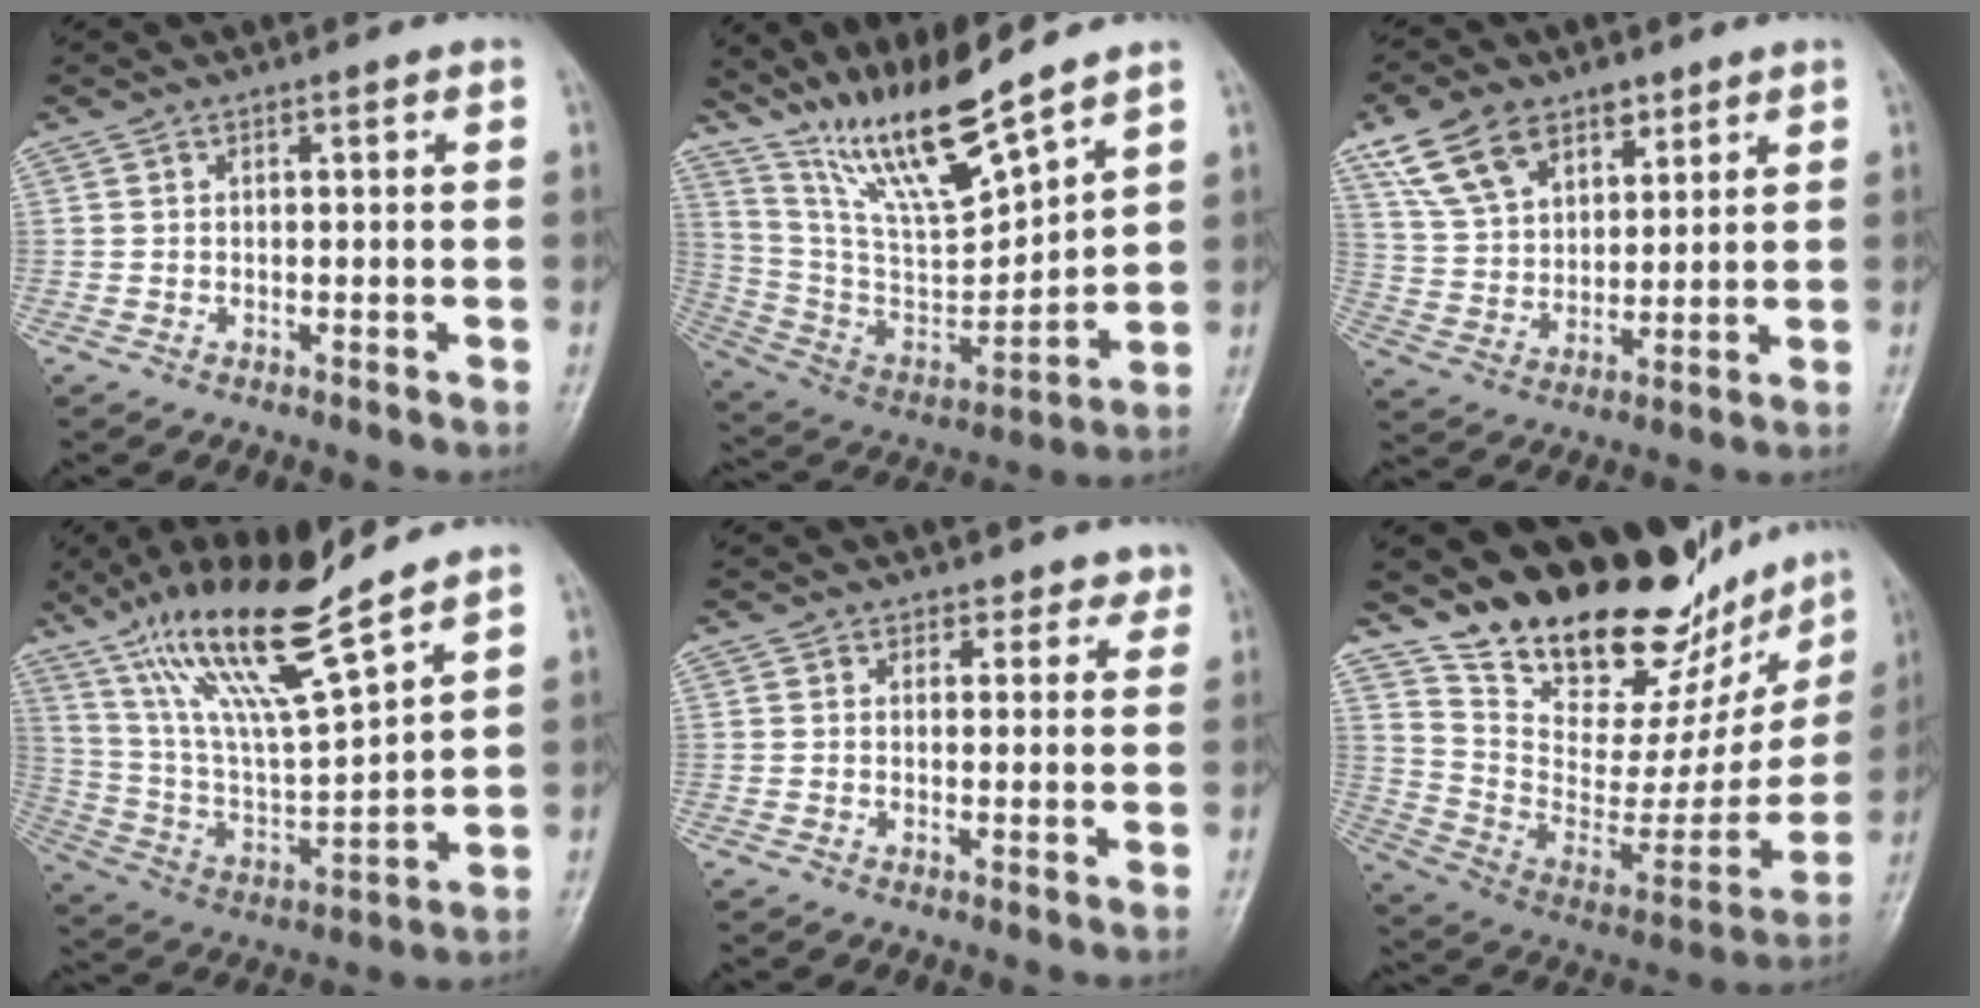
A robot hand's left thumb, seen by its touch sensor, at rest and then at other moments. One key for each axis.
{"total": 16.7, "fx": 13.4, "fy": 2.1, "fz": 9.6, "tx": -0.158, "ty": -0.078, "tz": 0.270}
{"total": 13.0, "fx": 7.5, "fy": 8.0, "fz": 6.9, "tx": -0.103, "ty": -0.022, "tz": 0.148}
{"total": 19.1, "fx": 13.4, "fy": 2.6, "fz": 13.4, "tx": -0.231, "ty": -0.062, "tz": 0.257}
{"total": 2.7, "fx": 2.0, "fy": 1.8, "fz": -0.1, "tx": 0.031, "ty": -0.011, "tz": 0.012}
{"total": 25.2, "fx": 21.0, "fy": 8.8, "fz": 10.8, "tx": -0.121, "ty": -0.137, "tz": 0.329}